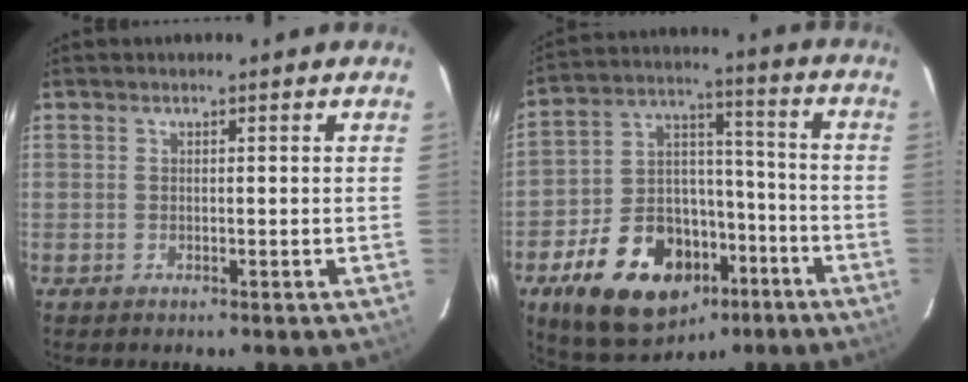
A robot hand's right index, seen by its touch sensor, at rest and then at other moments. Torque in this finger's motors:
{"motor_torque": [1.79, -0.35, 0.71, 0.11]}